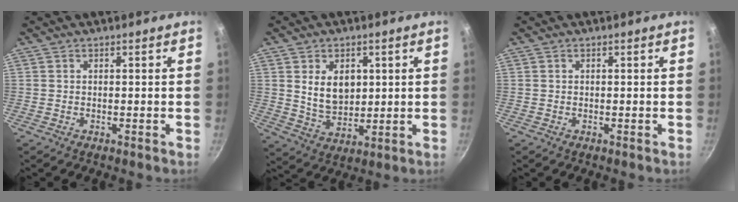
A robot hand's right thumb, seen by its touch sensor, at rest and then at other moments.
{"total": 8.8, "force": [2.2, 6.1, 5.9], "torque": [-0.078, -0.021, 0.049]}
{"total": 0.0}